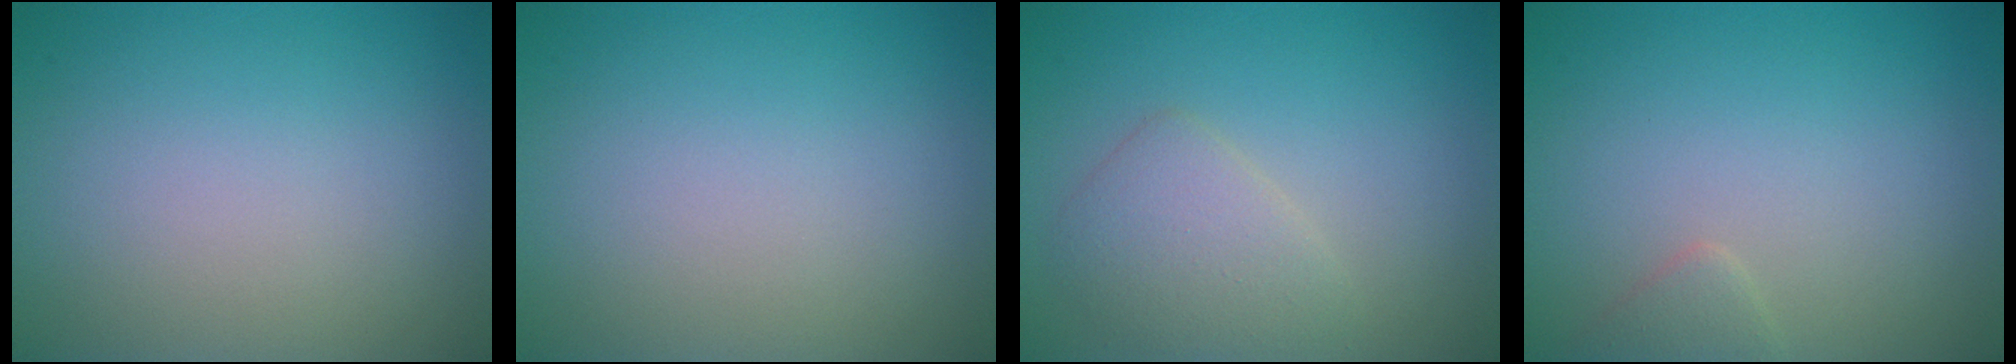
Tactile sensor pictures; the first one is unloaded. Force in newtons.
{"total": 0.0}
{"total": 2.8, "press": 2.8, "slide": 0.2}
{"total": 1.0, "press": 1.0, "slide": 0.1}